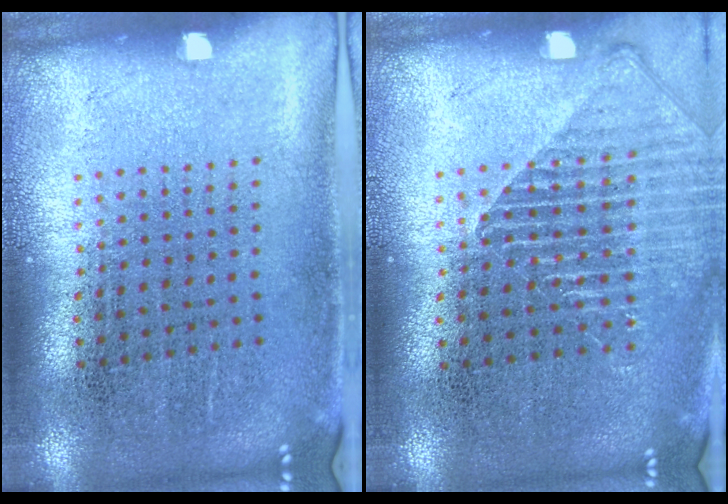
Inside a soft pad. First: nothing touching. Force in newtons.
{"total": 1.3, "press": 1.3, "slide": 0.4}